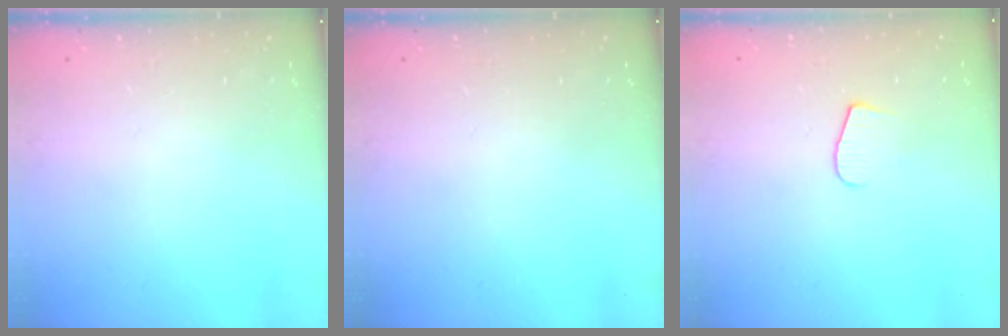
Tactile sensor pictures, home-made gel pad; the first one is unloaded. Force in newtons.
{"total": 0.0}
{"total": 5.5, "press": 5.5, "slide": 0.5}